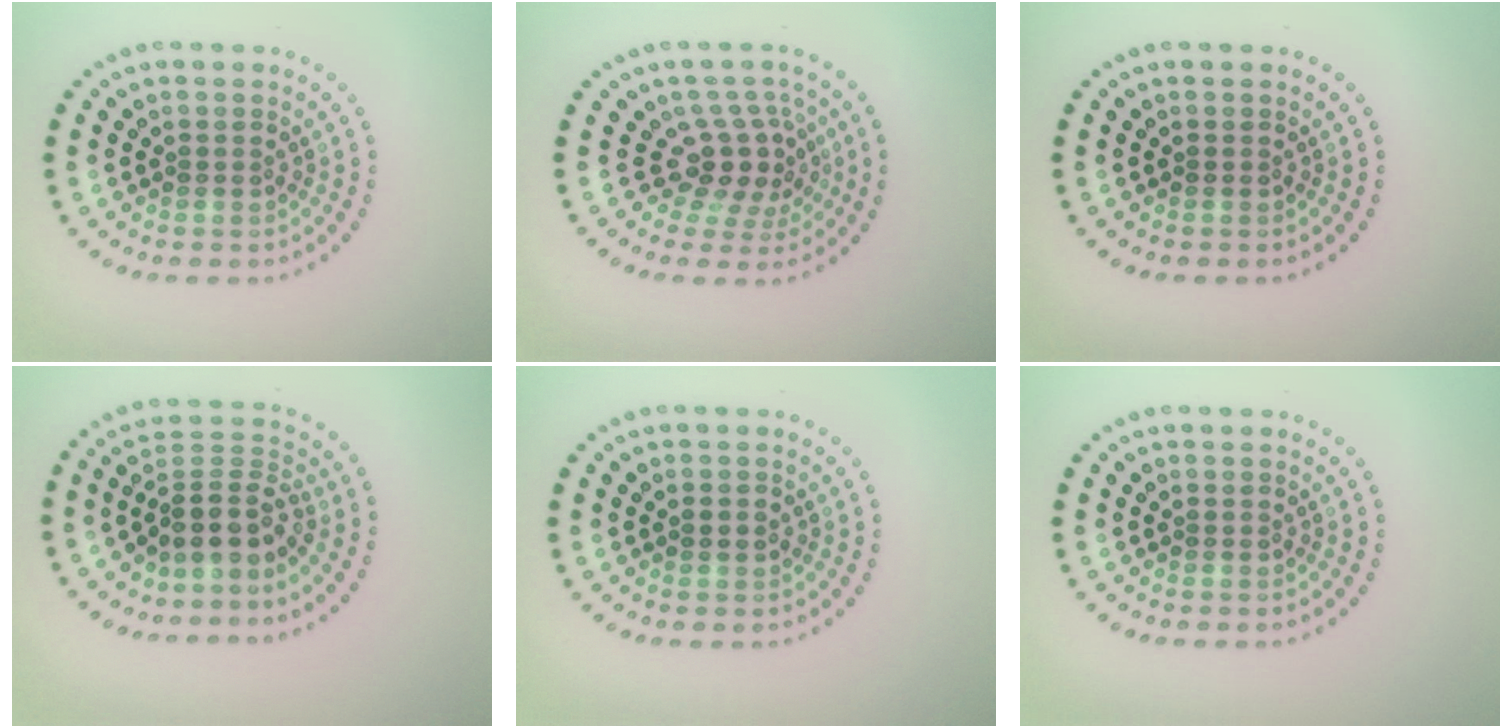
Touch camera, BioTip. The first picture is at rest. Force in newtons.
{"total": 3.7, "press": 3.0, "slide": 2.3}
{"total": 0.0}
{"total": 4.1, "press": 3.3, "slide": 2.4}
{"total": 1.1, "press": 1.1, "slide": 0.2}
{"total": 0.0}